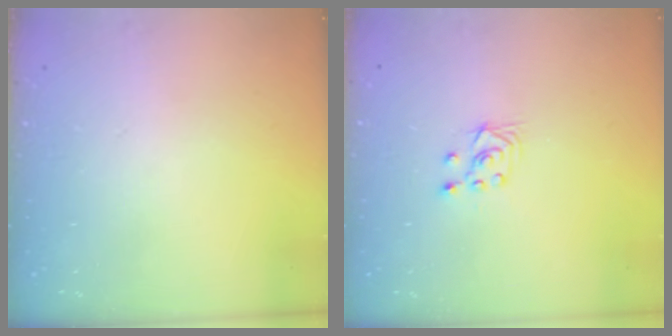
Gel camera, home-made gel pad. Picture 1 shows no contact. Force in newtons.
{"total": 2.6, "press": 2.5, "slide": 1.0}